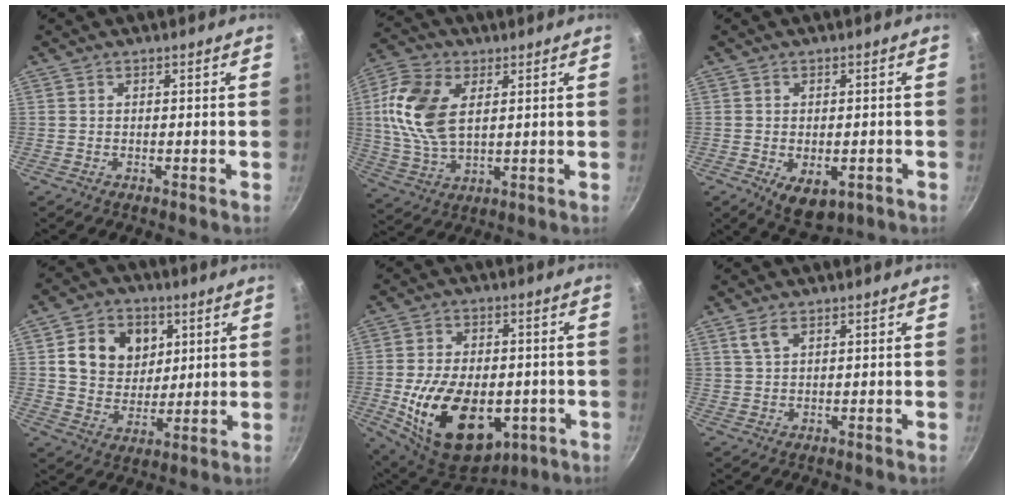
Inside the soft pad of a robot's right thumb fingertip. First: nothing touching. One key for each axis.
{"total": 13.9, "fx": 3.1, "fy": 8.3, "fz": 10.8, "tx": -0.206, "ty": -0.004, "tz": 0.058}
{"total": 6.9, "fx": -2.1, "fy": 4.2, "fz": 5.1, "tx": -0.059, "ty": -0.001, "tz": -0.017}
{"total": 13.2, "fx": 3.8, "fy": 10.7, "fz": 6.7, "tx": -0.082, "ty": -0.011, "tz": 0.064}
{"total": 21.3, "fx": -4.9, "fy": 13.4, "fz": 15.8, "tx": -0.252, "ty": 0.004, "tz": -0.061}
{"total": 3.1, "fx": 1.8, "fy": 1.6, "fz": 2.0, "tx": -0.033, "ty": -0.003, "tz": 0.037}